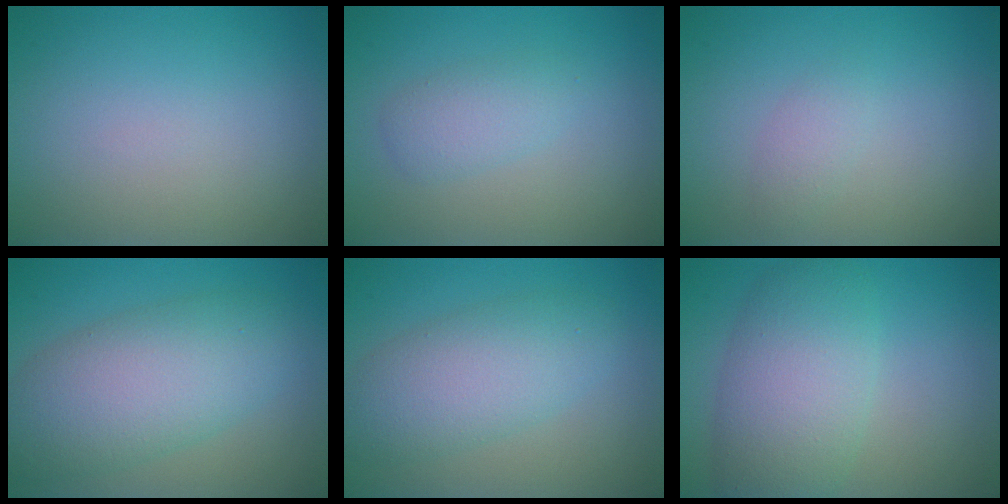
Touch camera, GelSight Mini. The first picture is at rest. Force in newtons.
{"total": 2.1, "press": 2.1, "slide": 0.1}
{"total": 1.2, "press": 1.2, "slide": 0.1}
{"total": 7.8, "press": 7.8, "slide": 0.2}
{"total": 5.4, "press": 5.4, "slide": 0.2}
{"total": 6.8, "press": 6.8, "slide": 0.2}